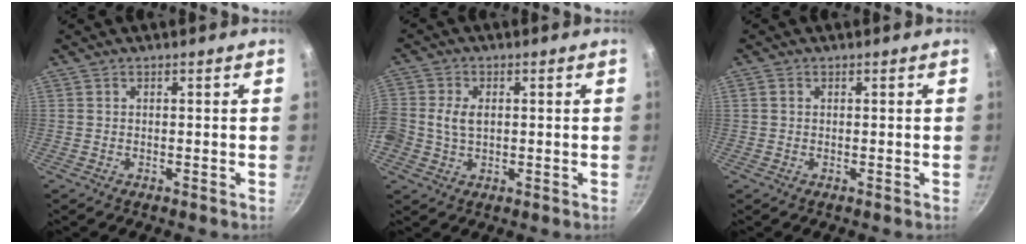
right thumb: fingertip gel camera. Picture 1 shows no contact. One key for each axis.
{"total": 5.6, "fx": 0.3, "fy": 4.1, "fz": 3.7, "tx": -0.067, "ty": 0.009, "tz": 0.001}
{"total": 0.9, "fx": 0.2, "fy": 0.8, "fz": 0.4, "tx": -0.008, "ty": 0.004, "tz": 0.002}